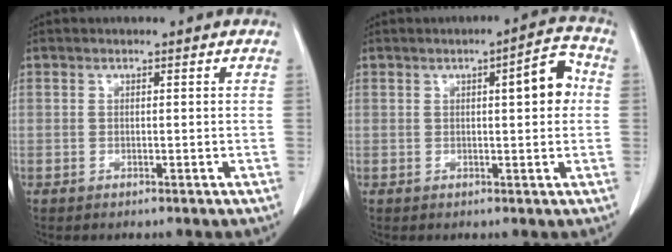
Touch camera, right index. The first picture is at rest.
{"total": 5.7, "force": [0.9, 1.2, 5.5], "torque": [-0.074, 0.016, 0.009]}